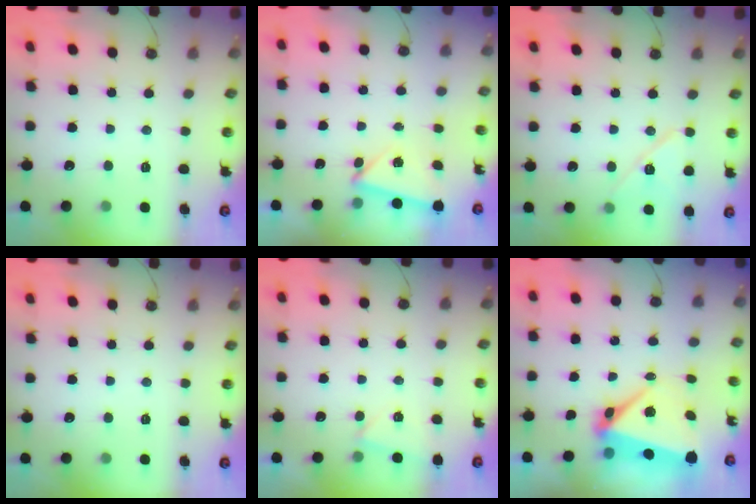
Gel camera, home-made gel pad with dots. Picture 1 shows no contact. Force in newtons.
{"total": 3.3, "press": 3.1, "slide": 1.3}
{"total": 10.5, "press": 10.5, "slide": 0.7}
{"total": 0.0}
{"total": 3.1, "press": 2.1, "slide": 2.4}
{"total": 7.7, "press": 7.5, "slide": 1.8}